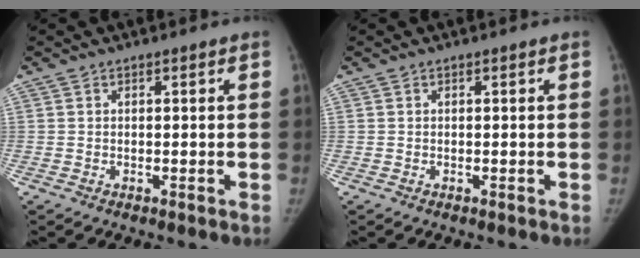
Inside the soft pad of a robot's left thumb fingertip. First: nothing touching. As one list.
[{"total": 0.0}]